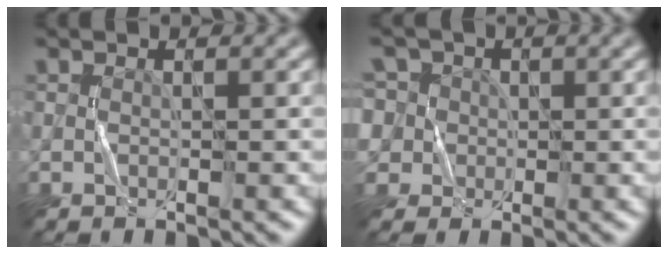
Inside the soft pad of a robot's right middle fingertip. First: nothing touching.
{"total": 7.8, "force": [2.9, 6.5, 3.3], "torque": [-0.067, 0.038, 0.012]}